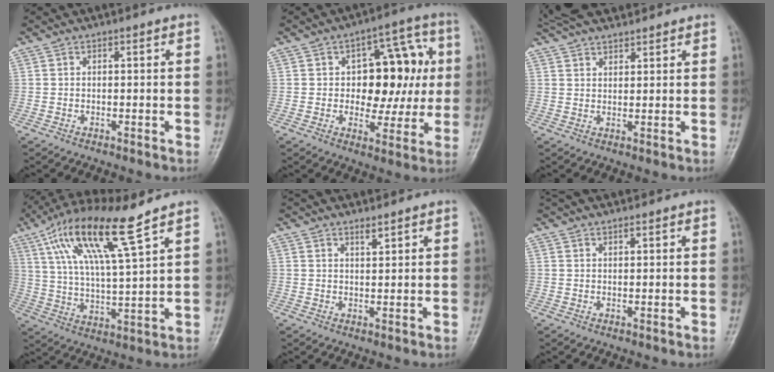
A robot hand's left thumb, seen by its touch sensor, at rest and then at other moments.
{"total": 14.9, "force": [1.6, 9.2, 11.6], "torque": [-0.094, 0.025, 0.023]}
{"total": 10.0, "force": [8.7, 3.3, 3.7], "torque": [-0.050, 0.018, 0.156]}
{"total": 15.4, "force": [9.2, 2.1, 12.2], "torque": [-0.233, -0.027, 0.178]}
{"total": 3.5, "force": [3.0, 1.0, 1.5], "torque": [-0.012, -0.006, 0.050]}
{"total": 5.1, "force": [4.5, 1.4, 2.1], "torque": [-0.019, 0.017, 0.074]}